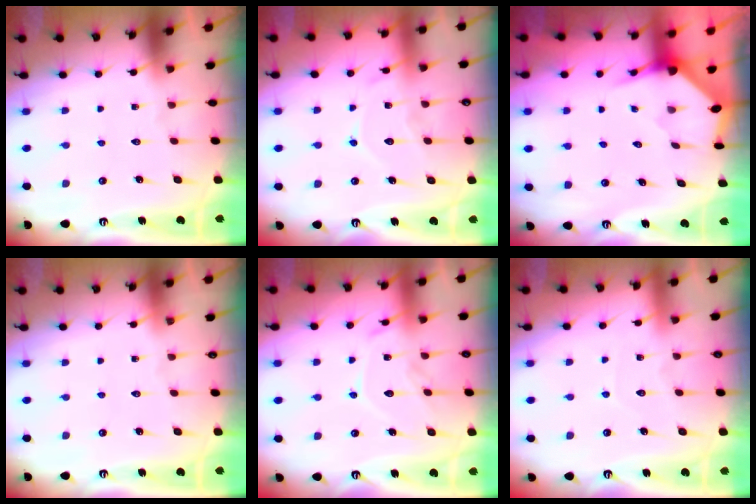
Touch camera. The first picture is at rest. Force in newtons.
{"total": 9.2, "press": 9.1, "slide": 0.9}
{"total": 3.5, "press": 3.5, "slide": 0.3}
{"total": 0.0}
{"total": 12.2, "press": 12.1, "slide": 0.8}
{"total": 3.9, "press": 3.9, "slide": 0.3}